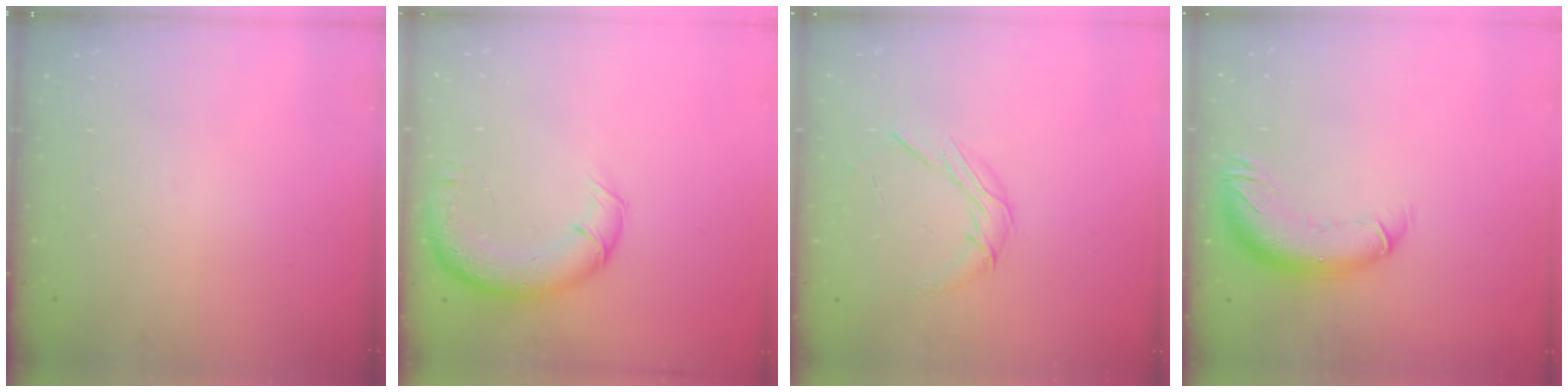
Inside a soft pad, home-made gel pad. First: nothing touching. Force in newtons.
{"total": 14.1, "press": 13.5, "slide": 3.8}
{"total": 7.9, "press": 7.9, "slide": 0.2}
{"total": 11.7, "press": 11.4, "slide": 2.8}